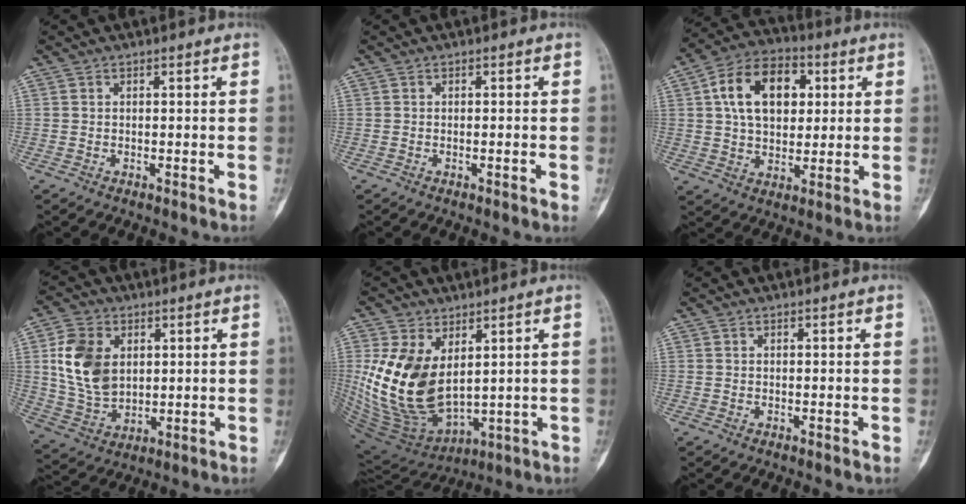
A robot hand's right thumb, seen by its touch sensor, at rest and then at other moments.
{"total": 0.8, "force": [-0.2, 0.1, 0.8], "torque": [-0.013, 0.001, -0.001]}
{"total": 15.1, "force": [3.9, 9.9, 10.8], "torque": [-0.153, 0.007, 0.060]}
{"total": 12.8, "force": [2.9, 9.0, 8.6], "torque": [-0.150, -0.009, 0.063]}
{"total": 17.2, "force": [3.1, 10.4, 13.3], "torque": [-0.248, -0.027, 0.085]}
{"total": 0.0}